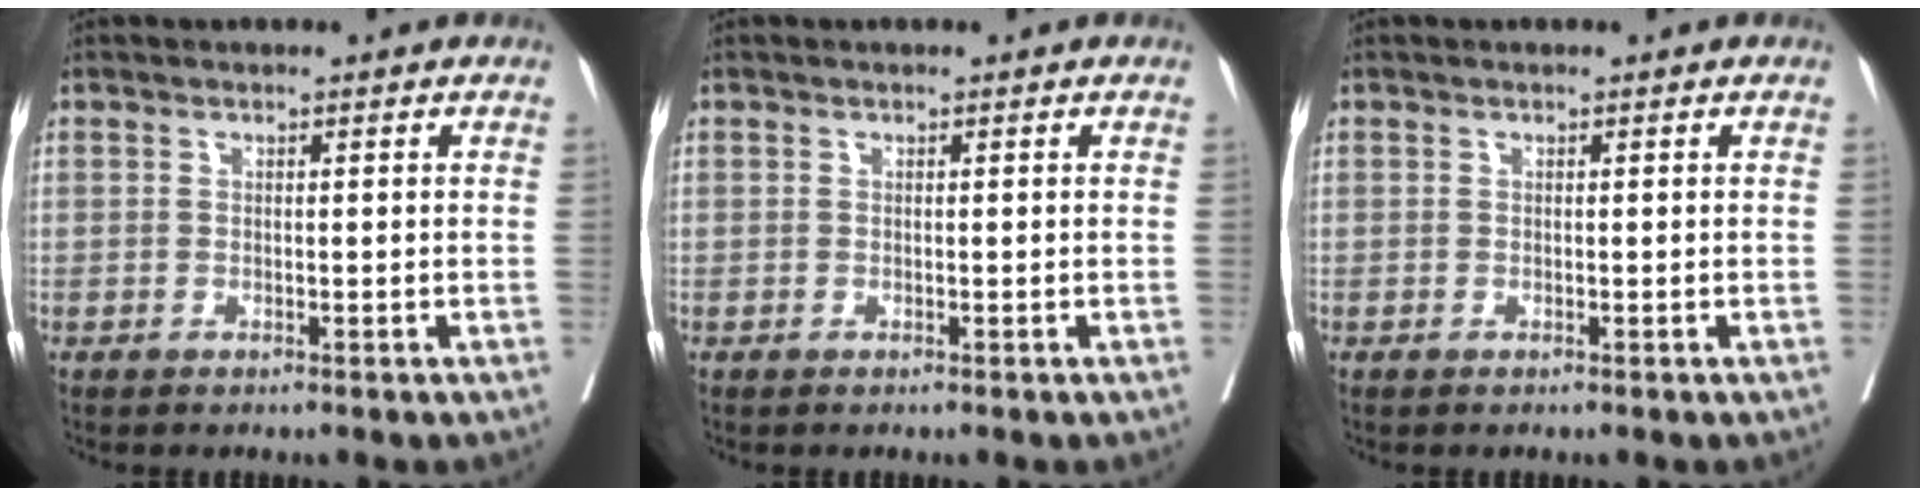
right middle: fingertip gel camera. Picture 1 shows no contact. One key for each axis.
{"total": 0.0}
{"total": 0.0}